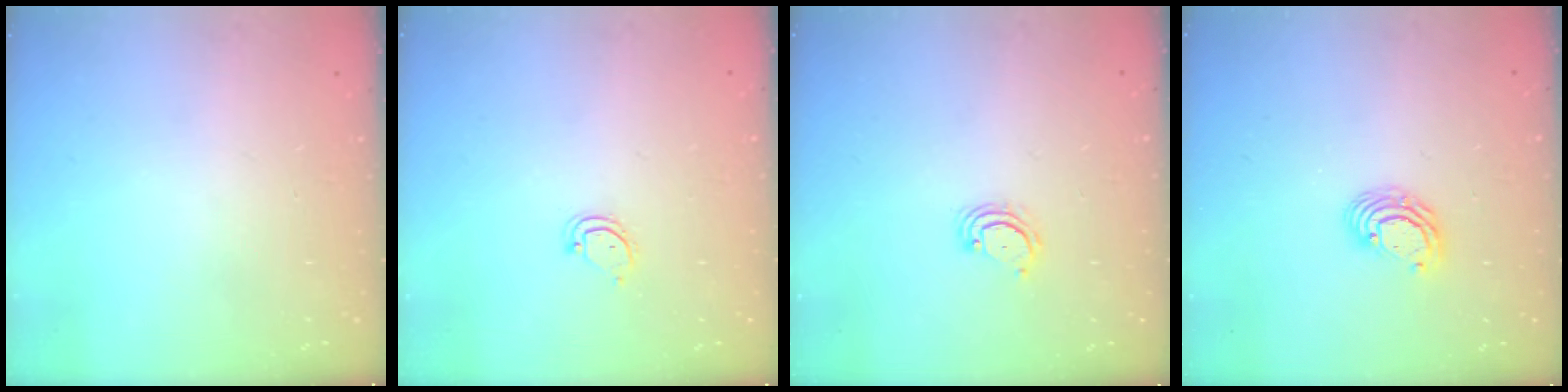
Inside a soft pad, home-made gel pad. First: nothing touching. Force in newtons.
{"total": 3.9, "press": 3.9, "slide": 0.3}
{"total": 3.6, "press": 3.6, "slide": 0.4}
{"total": 5.4, "press": 5.4, "slide": 0.2}